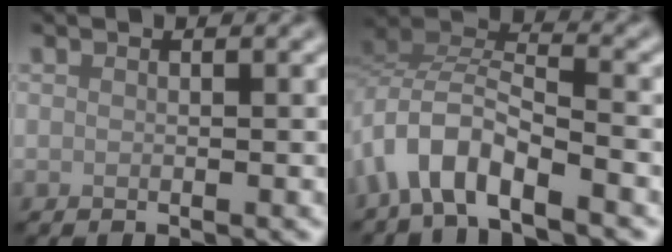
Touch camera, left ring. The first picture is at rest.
{"total": 5.6, "force": [-3.9, 1.8, 3.6], "torque": [-0.061, 0.008, -0.083]}